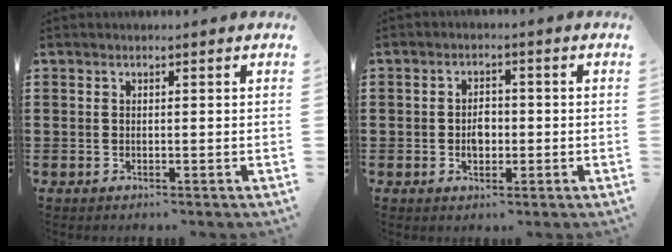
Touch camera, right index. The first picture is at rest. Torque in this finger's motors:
{"motor_torque": [2.14, 0.00, 0.10, 0.07]}